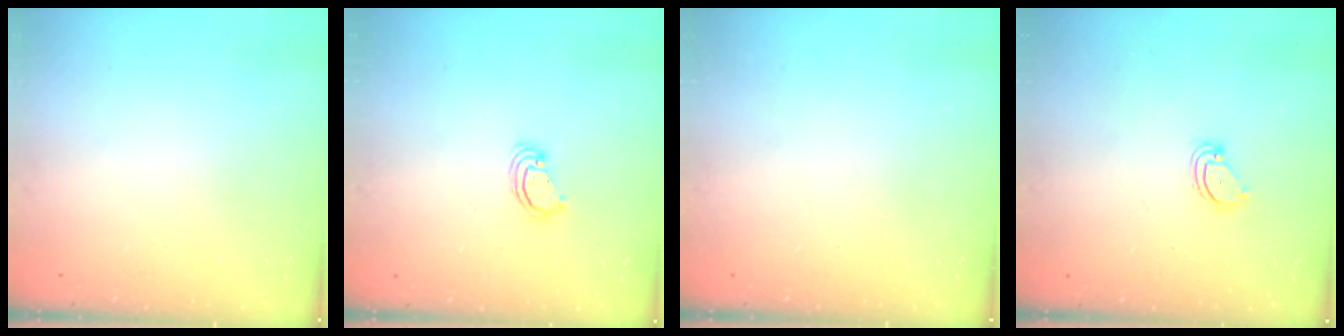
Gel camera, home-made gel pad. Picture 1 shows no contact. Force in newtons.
{"total": 3.6, "press": 3.6, "slide": 0.2}
{"total": 0.0}
{"total": 3.6, "press": 3.5, "slide": 0.3}